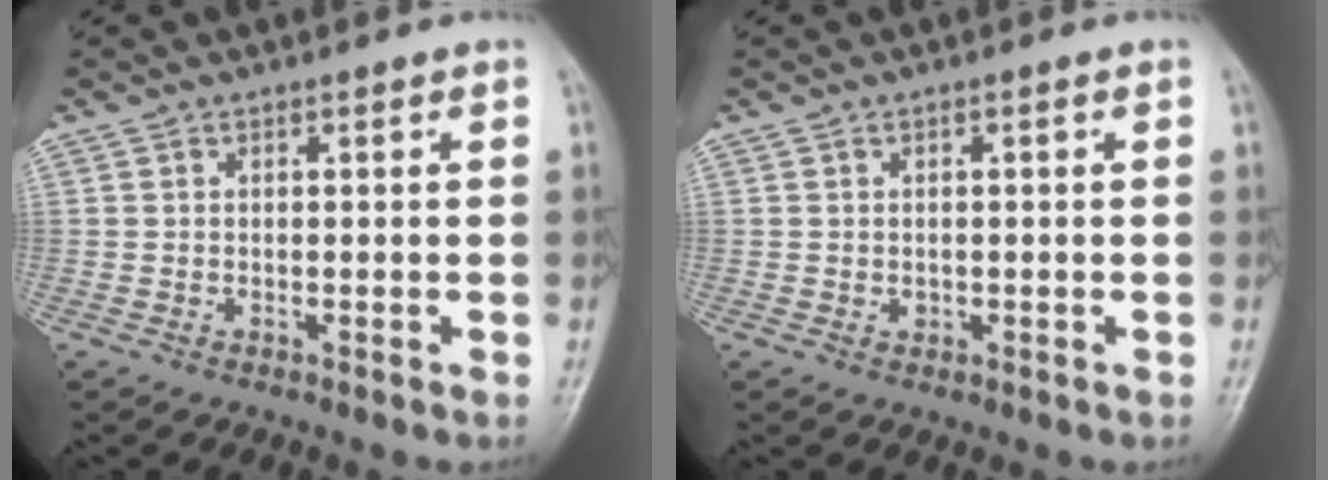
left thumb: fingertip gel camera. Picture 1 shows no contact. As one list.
[{"total": 0.9, "force": [-0.2, 0.8, 0.4], "torque": [0.001, 0.002, -0.002]}]